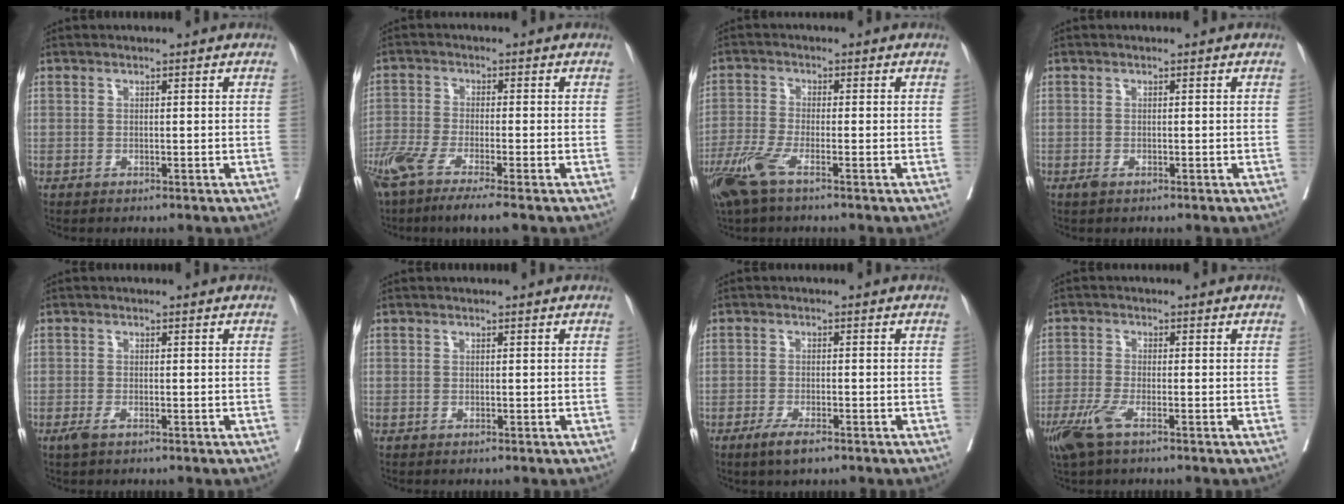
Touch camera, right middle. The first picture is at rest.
{"total": 9.6, "force": [-6.8, 0.3, 6.8], "torque": [-0.121, -0.023, -0.116]}
{"total": 6.1, "force": [-3.8, 0.9, 4.7], "torque": [-0.109, -0.015, -0.077]}
{"total": 0.7, "force": [-0.4, 0.3, 0.5], "torque": [-0.011, -0.001, -0.004]}
{"total": 1.4, "force": [-0.8, 0.4, 1.0], "torque": [-0.024, -0.003, -0.014]}
{"total": 0.0}
{"total": 3.6, "force": [-2.4, 0.8, 2.6], "torque": [-0.049, -0.005, -0.042]}
{"total": 5.0, "force": [-3.1, 0.9, 3.9], "torque": [-0.089, -0.014, -0.060]}